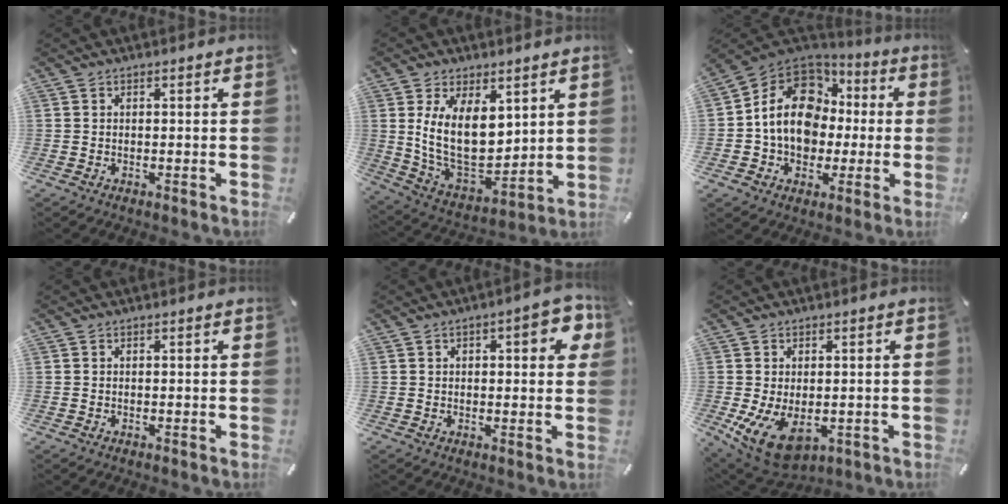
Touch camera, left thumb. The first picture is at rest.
{"total": 15.1, "force": [4.6, 9.9, 10.5], "torque": [-0.203, -0.043, 0.086]}
{"total": 15.8, "force": [0.3, 13.1, 8.8], "torque": [-0.170, 0.010, 0.008]}
{"total": 0.0}
{"total": 7.7, "force": [2.4, 3.7, 6.4], "torque": [-0.074, -0.006, 0.032]}
{"total": 9.4, "force": [-1.9, 5.9, 7.1], "torque": [-0.153, -0.007, -0.030]}